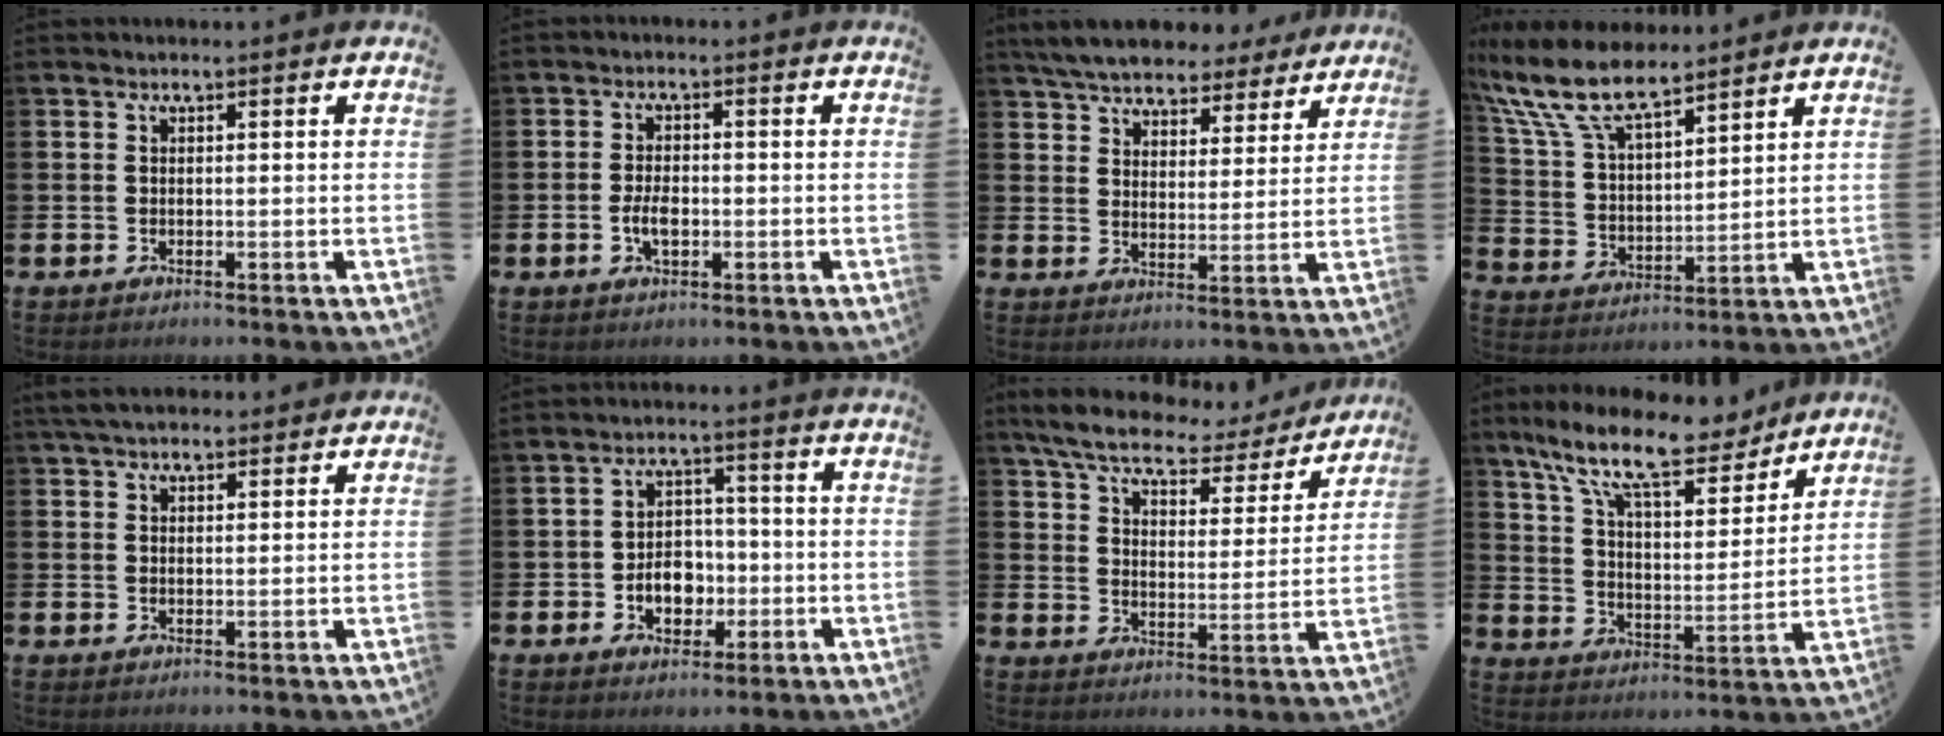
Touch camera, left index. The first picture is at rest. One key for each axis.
{"total": 3.2, "fx": -0.6, "fy": 1.6, "fz": 2.7, "tx": -0.039, "ty": -0.001, "tz": -0.014}
{"total": 6.6, "fx": 6.3, "fy": 1.9, "fz": 1.1, "tx": -0.057, "ty": -0.031, "tz": 0.112}
{"total": 10.3, "fx": 8.6, "fy": 3.4, "fz": 4.6, "tx": -0.127, "ty": -0.036, "tz": 0.158}
{"total": 4.1, "fx": 3.6, "fy": 1.3, "fz": 1.4, "tx": -0.030, "ty": -0.008, "tz": 0.067}
{"total": 5.3, "fx": -1.5, "fy": 4.2, "fz": 2.8, "tx": -0.041, "ty": 0.005, "tz": -0.034}
{"total": 7.5, "fx": 6.7, "fy": 1.7, "fz": 2.8, "tx": -0.077, "ty": -0.043, "tz": 0.111}
{"total": 13.6, "fx": 11.1, "fy": 4.1, "fz": 6.7, "tx": -0.151, "ty": -0.061, "tz": 0.192}